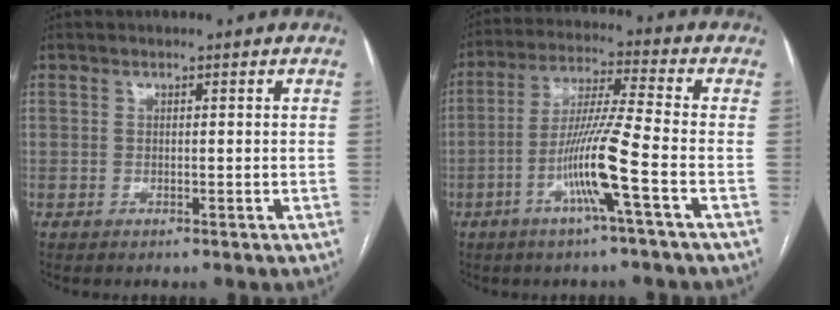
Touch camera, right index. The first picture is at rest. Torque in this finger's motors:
{"motor_torque": [1.62, -0.51, 0.87, 0.21]}